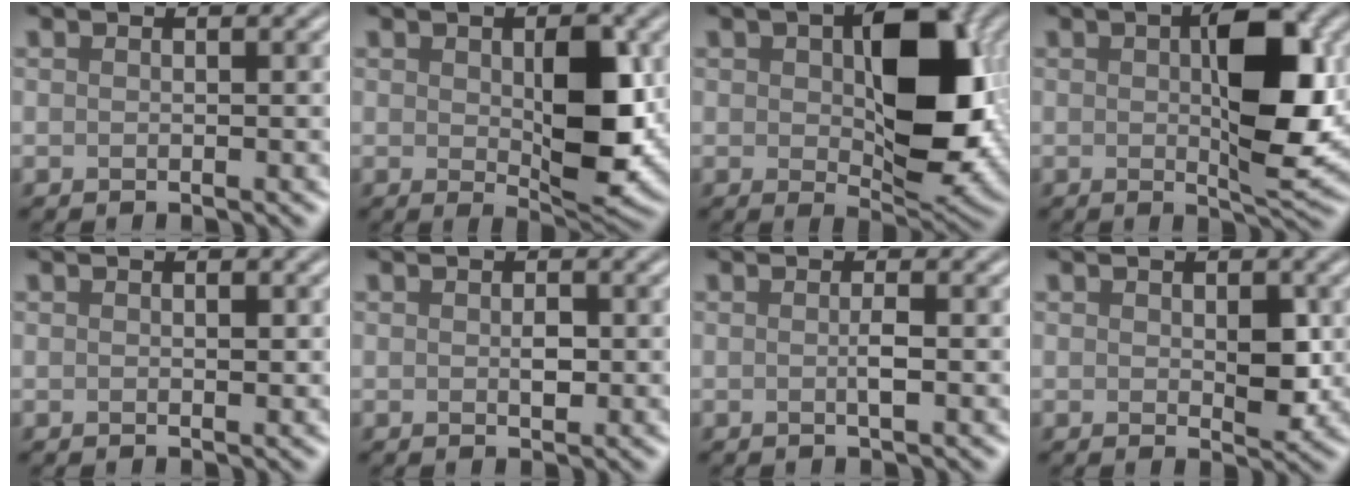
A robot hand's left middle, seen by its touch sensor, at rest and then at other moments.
{"total": 6.5, "force": [0.2, 2.8, 5.8], "torque": [-0.090, -0.011, 0.014]}
{"total": 10.1, "force": [0.8, 5.2, 8.7], "torque": [-0.131, -0.003, 0.022]}
{"total": 7.7, "force": [0.8, 2.6, 7.3], "torque": [-0.103, -0.001, 0.013]}
{"total": 0.7, "force": [0.1, 0.4, 0.6], "torque": [-0.006, -0.001, 0.001]}
{"total": 1.2, "force": [0.0, 0.7, 1.0], "torque": [-0.015, -0.002, 0.000]}
{"total": 1.1, "force": [-0.1, 0.1, 1.1], "torque": [-0.021, -0.001, -0.002]}
{"total": 2.6, "force": [0.1, 1.4, 2.2], "torque": [-0.031, -0.007, 0.004]}